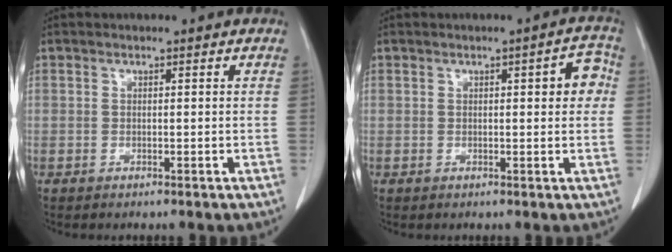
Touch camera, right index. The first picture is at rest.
{"total": 4.0, "force": [0.6, 1.2, 3.7], "torque": [-0.037, 0.011, 0.003]}